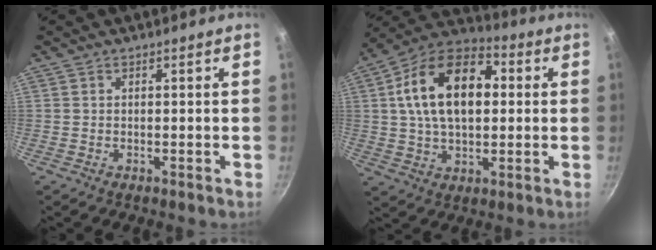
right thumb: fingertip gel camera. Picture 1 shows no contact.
{"total": 19.1, "force": [3.2, 11.4, 14.9], "torque": [-0.238, 0.020, 0.047]}